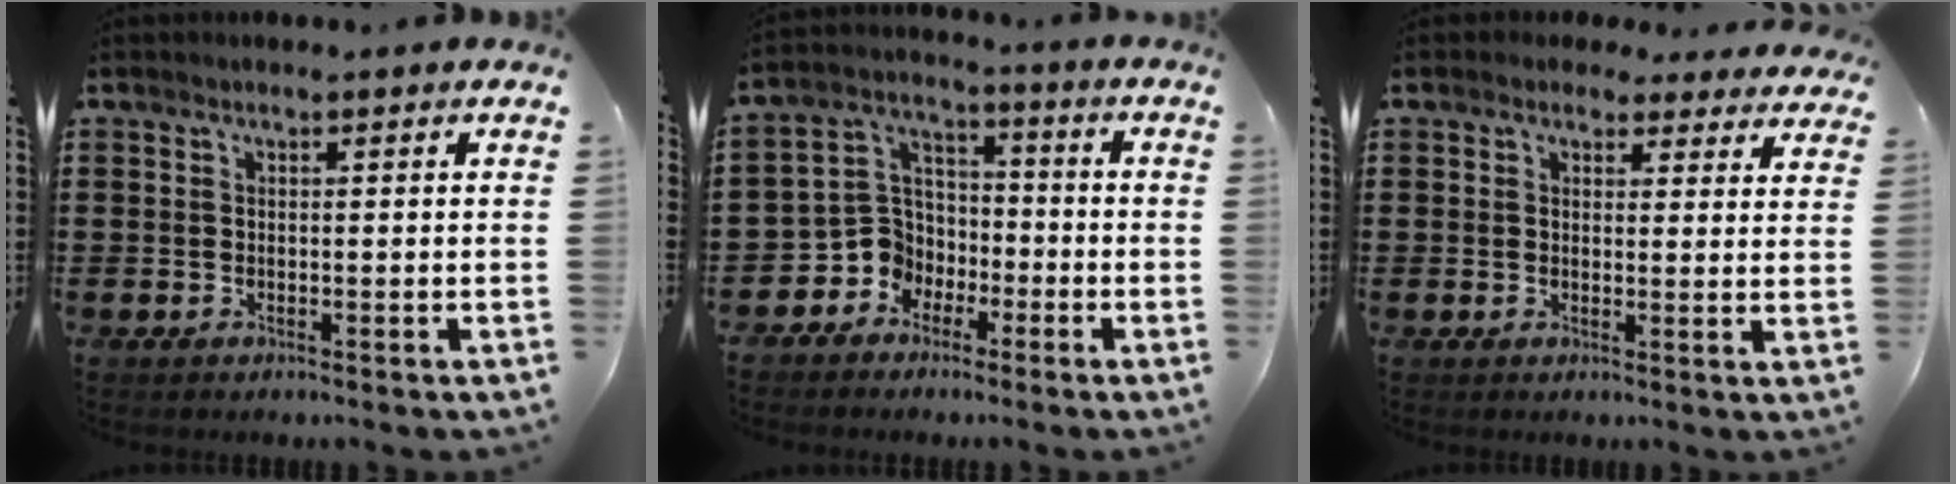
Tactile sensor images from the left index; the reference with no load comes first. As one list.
[{"total": 7.0, "force": [-3.4, 6.0, 1.1], "torque": [-0.062, 0.006, -0.072]}, {"total": 2.5, "force": [2.2, 1.1, 0.6], "torque": [-0.013, -0.005, 0.037]}]